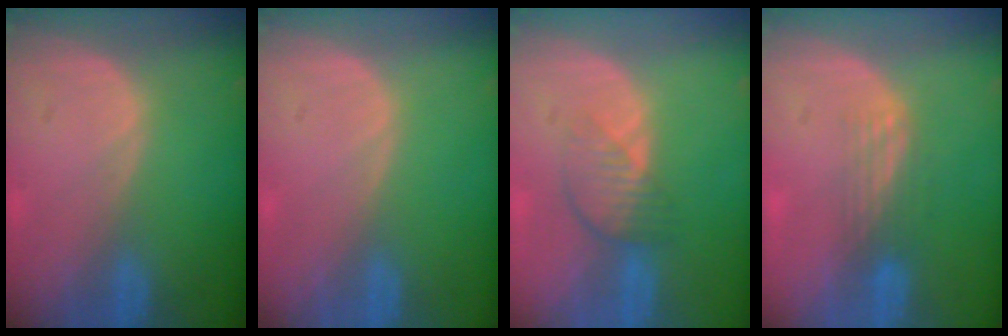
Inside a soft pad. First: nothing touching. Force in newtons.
{"total": 0.0}
{"total": 3.9, "press": 3.6, "slide": 1.5}
{"total": 3.4, "press": 2.8, "slide": 1.9}